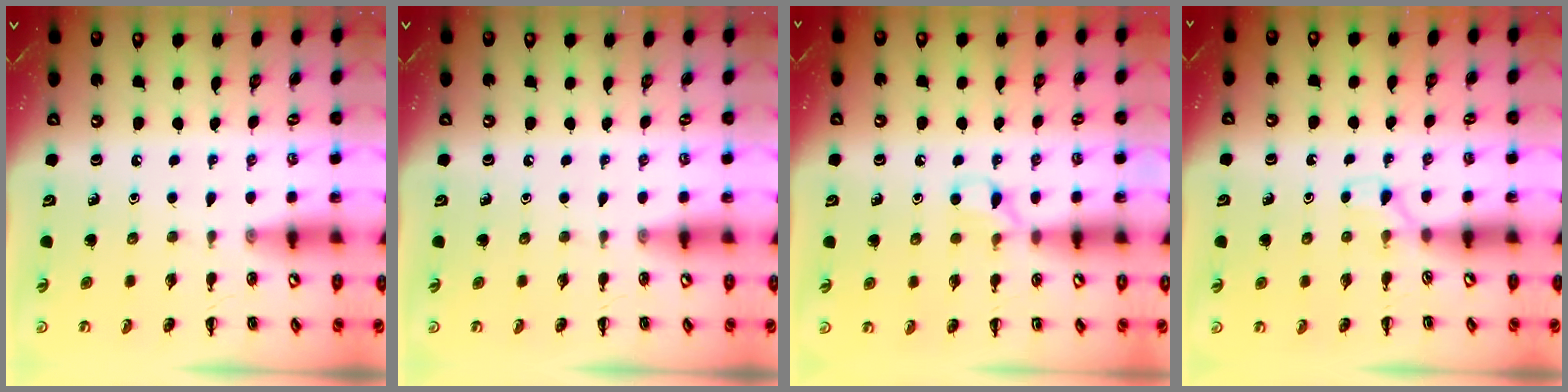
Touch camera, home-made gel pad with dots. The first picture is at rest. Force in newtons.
{"total": 0.0}
{"total": 5.5, "press": 5.4, "slide": 1.3}
{"total": 2.5, "press": 2.3, "slide": 1.0}